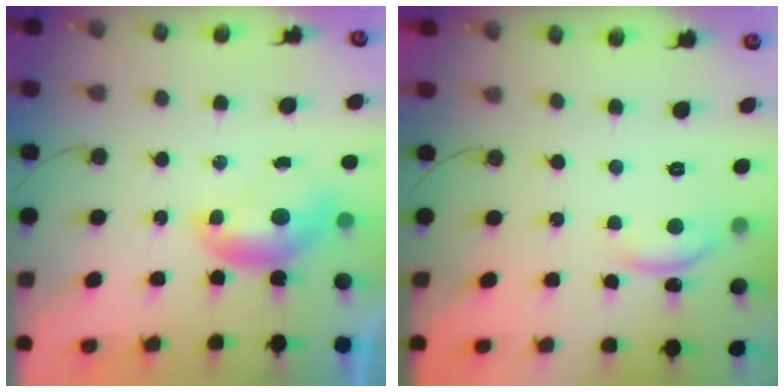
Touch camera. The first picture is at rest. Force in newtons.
{"total": 2.1, "press": 2.0, "slide": 0.4}